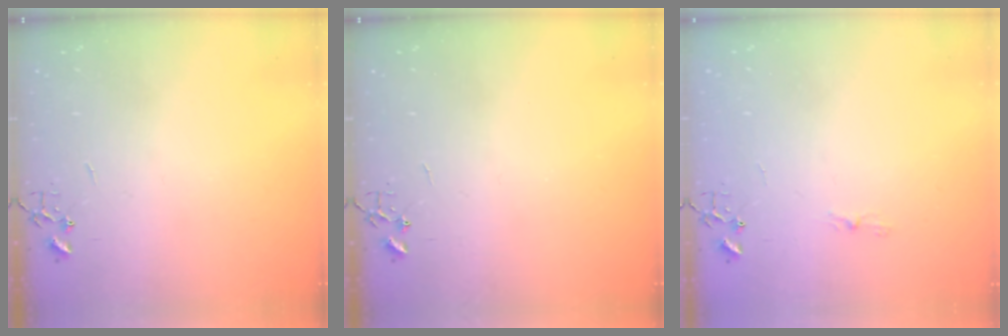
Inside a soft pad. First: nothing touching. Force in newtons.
{"total": 0.0}
{"total": 3.5, "press": 3.5, "slide": 0.3}